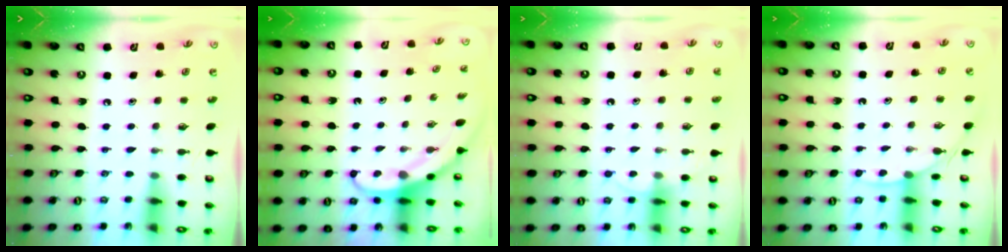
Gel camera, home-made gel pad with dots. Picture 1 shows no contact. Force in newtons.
{"total": 3.7, "press": 3.7, "slide": 0.3}
{"total": 4.3, "press": 4.2, "slide": 0.4}
{"total": 2.9, "press": 2.9, "slide": 0.4}